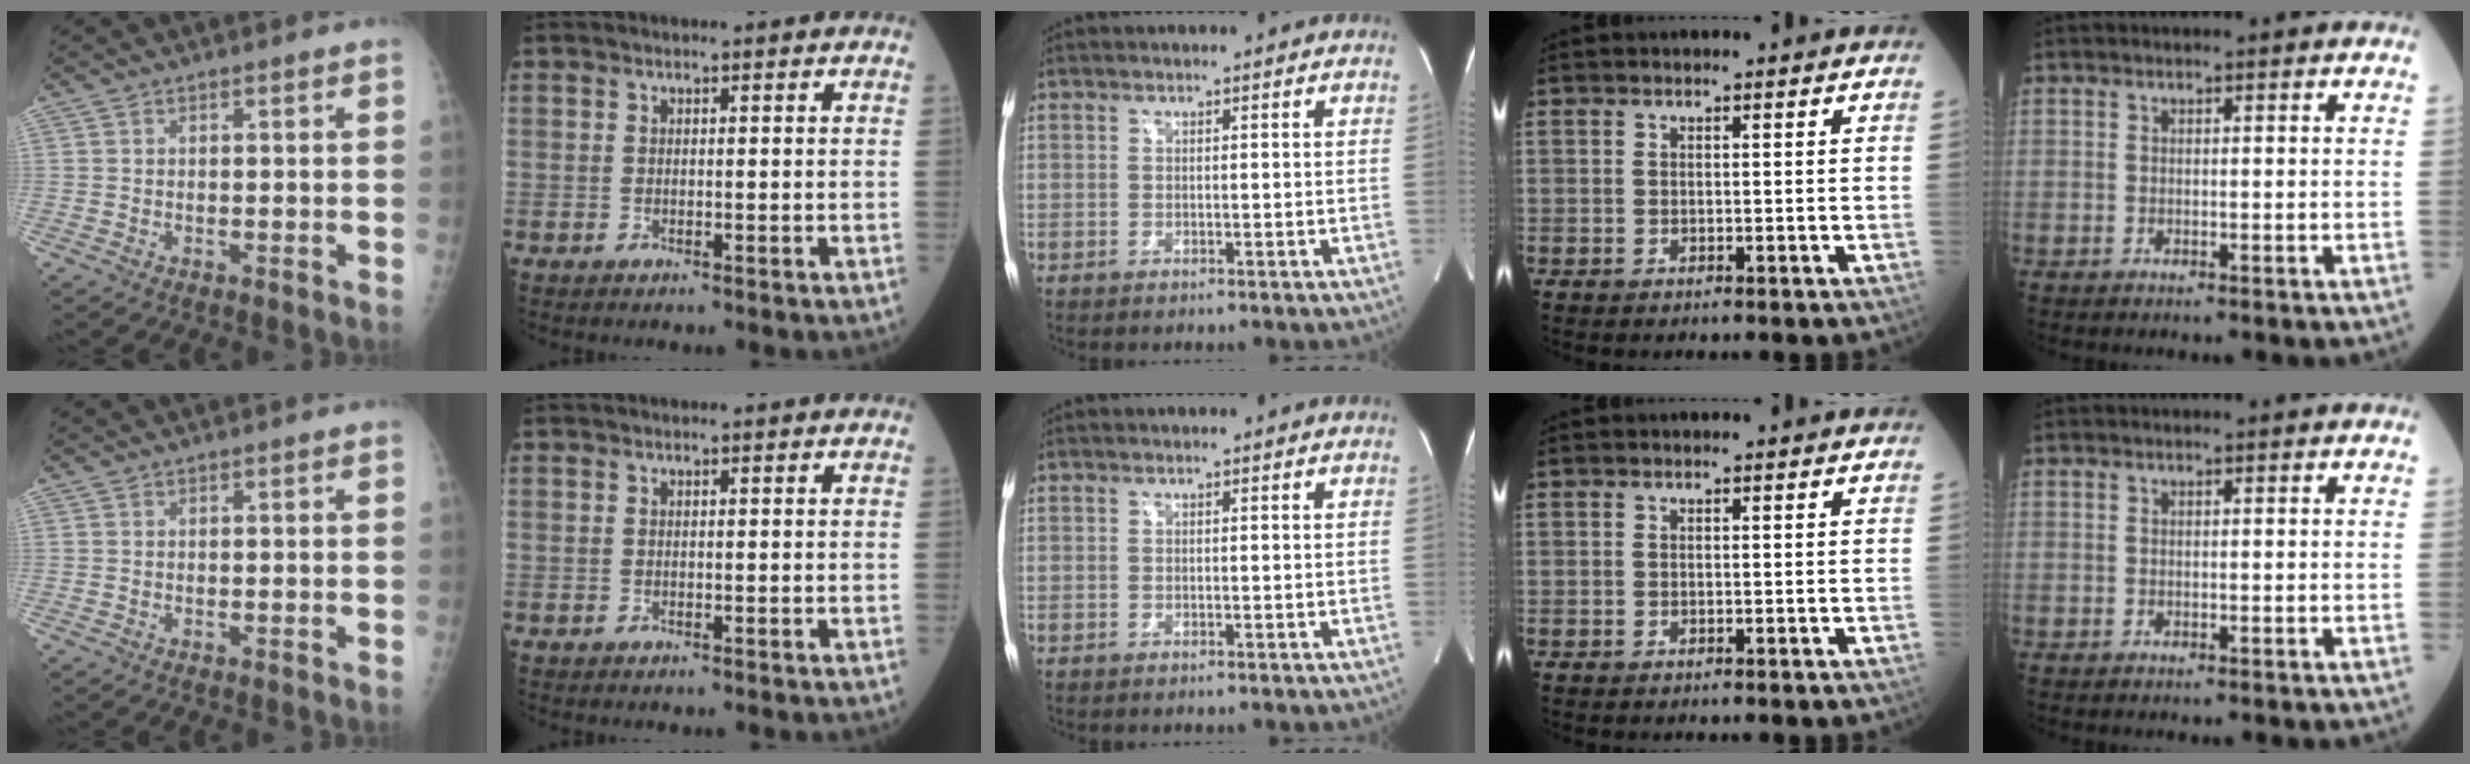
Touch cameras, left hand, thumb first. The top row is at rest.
{}